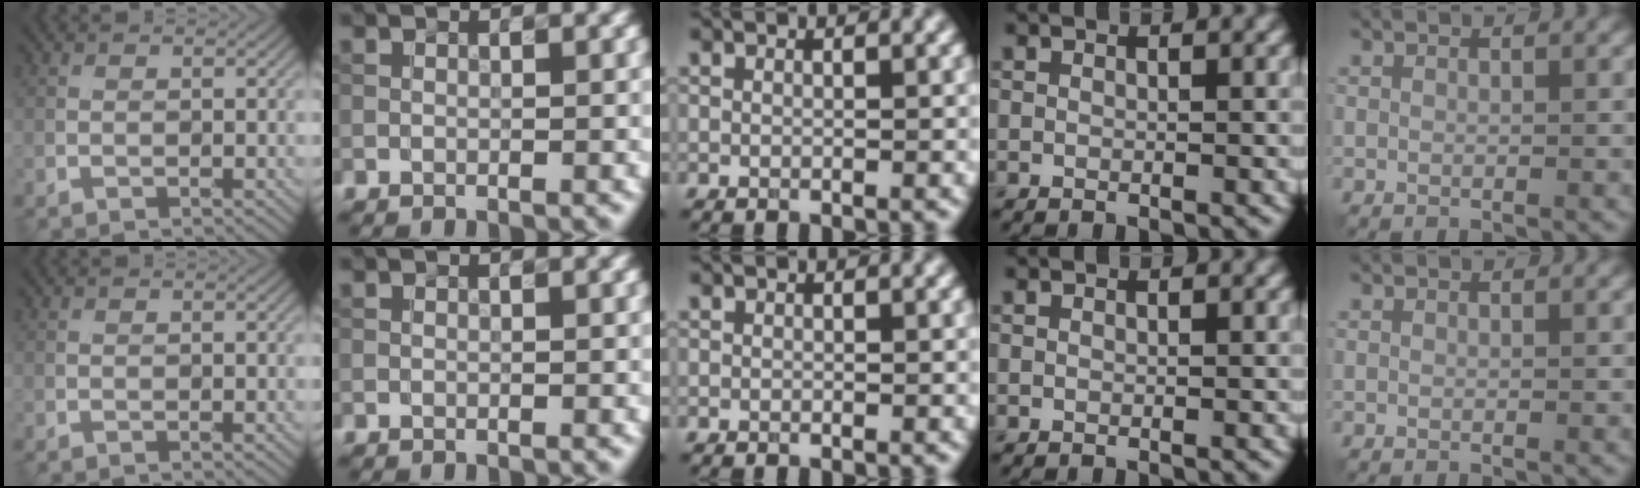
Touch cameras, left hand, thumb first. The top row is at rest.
{}